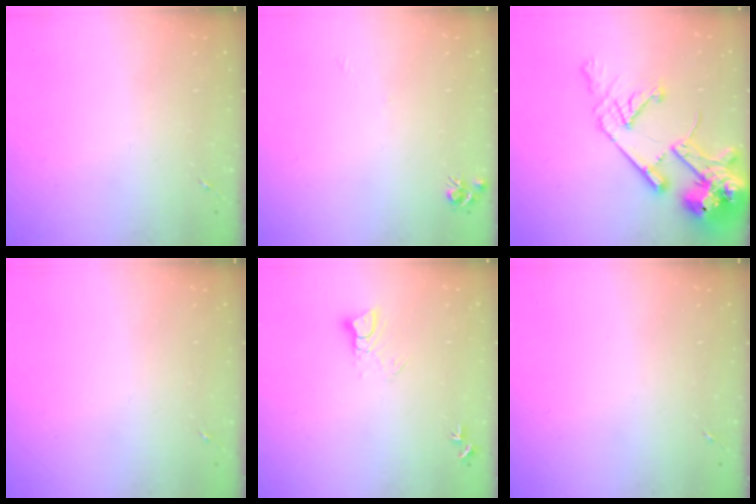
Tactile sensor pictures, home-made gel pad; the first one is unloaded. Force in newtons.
{"total": 5.1, "press": 5.0, "slide": 0.7}
{"total": 20.3, "press": 20.1, "slide": 2.7}
{"total": 0.0}
{"total": 4.7, "press": 4.7, "slide": 0.2}
{"total": 0.0}